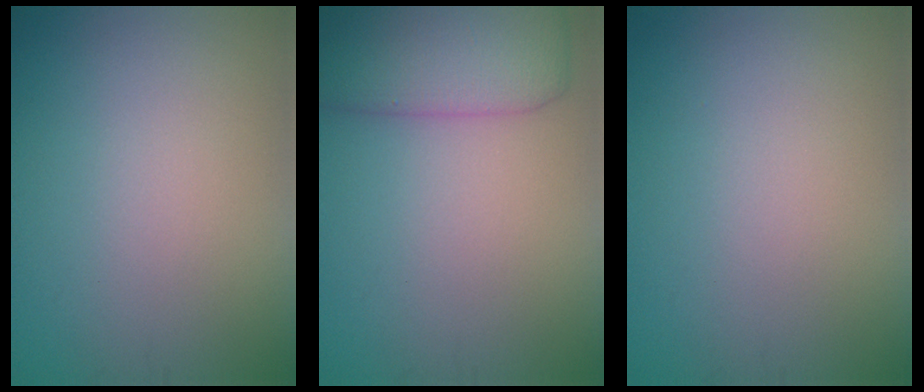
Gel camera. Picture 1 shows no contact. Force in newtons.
{"total": 5.5, "press": 5.5, "slide": 0.1}
{"total": 0.0}